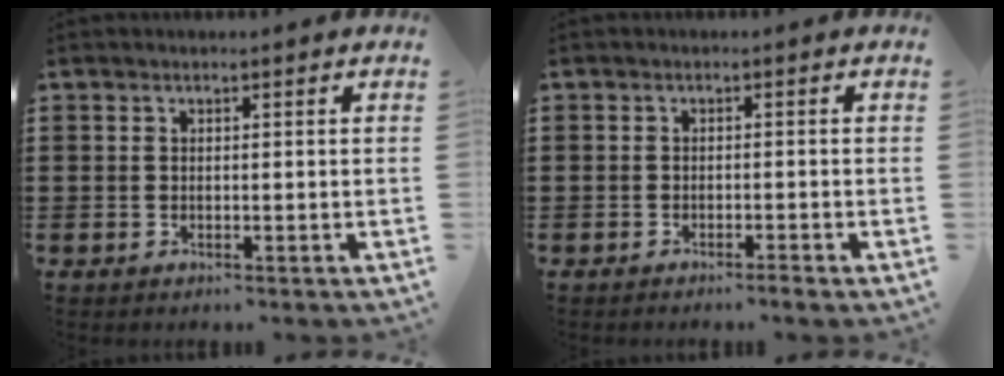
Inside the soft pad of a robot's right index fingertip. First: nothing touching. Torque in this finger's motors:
{"motor_torque": [0.68, 0.16, 0.08, 0.02]}